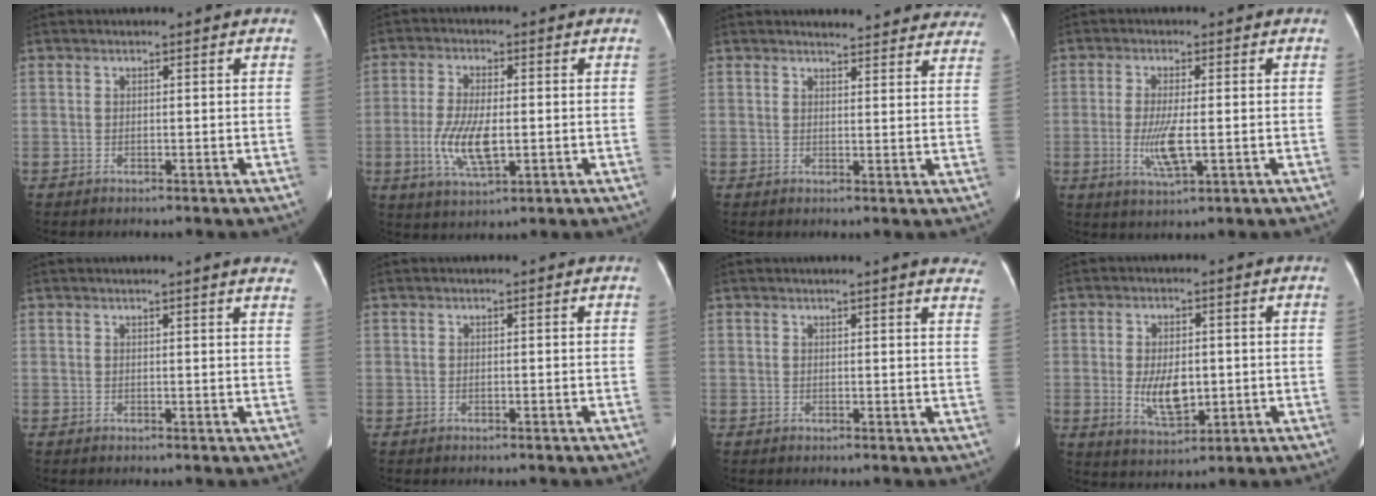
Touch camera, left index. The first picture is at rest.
{"total": 7.9, "force": [-1.5, 2.6, 7.3], "torque": [-0.156, -0.007, -0.022]}
{"total": 15.5, "force": [14.7, 3.2, 3.8], "torque": [-0.017, -0.028, 0.148]}
{"total": 5.4, "force": [-0.9, 1.1, 5.2], "torque": [-0.110, -0.012, -0.014]}
{"total": 7.0, "force": [6.1, 0.3, 3.4], "torque": [-0.033, -0.002, 0.047]}
{"total": 0.0}
{"total": 9.4, "force": [8.3, 1.1, 4.3], "torque": [-0.033, -0.008, 0.069]}
{"total": 6.8, "force": [-0.7, 3.3, 6.0], "torque": [-0.116, -0.008, -0.003]}